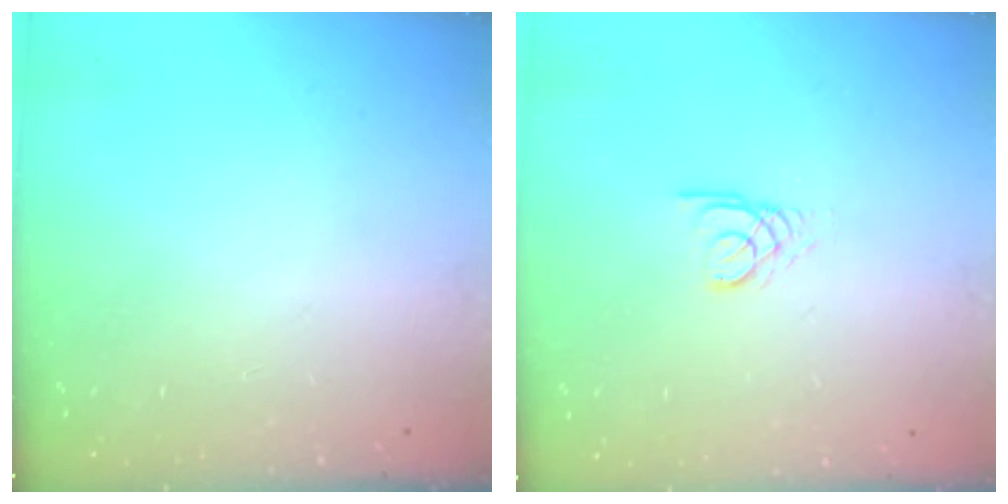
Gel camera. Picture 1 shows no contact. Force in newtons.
{"total": 2.3, "press": 2.3, "slide": 0.2}